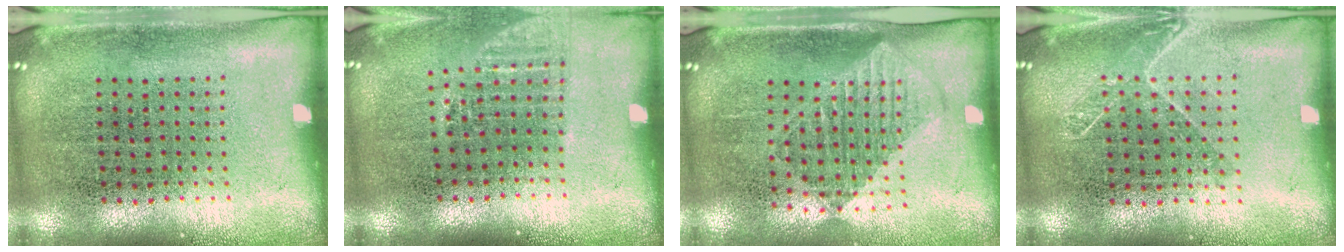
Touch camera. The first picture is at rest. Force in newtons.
{"total": 1.1, "press": 1.0, "slide": 0.4}
{"total": 1.2, "press": 1.0, "slide": 0.5}
{"total": 1.2, "press": 1.0, "slide": 0.6}